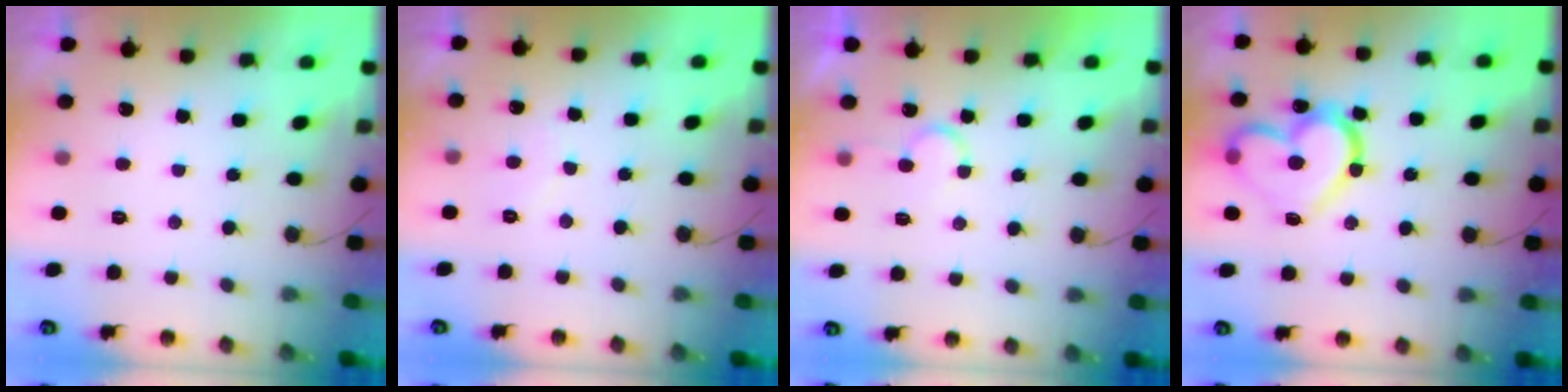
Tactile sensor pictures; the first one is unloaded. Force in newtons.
{"total": 4.8, "press": 4.8, "slide": 0.3}
{"total": 6.0, "press": 6.0, "slide": 0.6}
{"total": 16.9, "press": 16.9, "slide": 1.5}